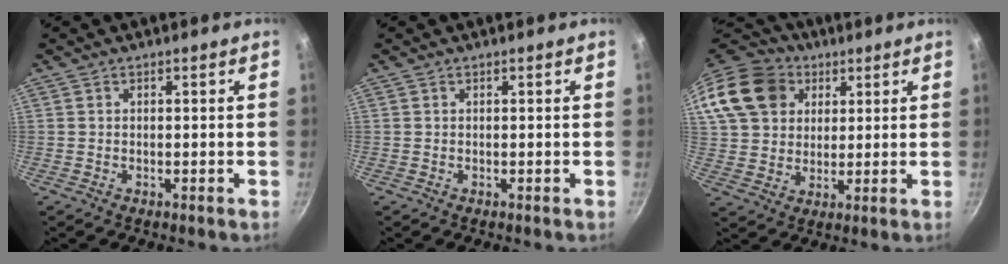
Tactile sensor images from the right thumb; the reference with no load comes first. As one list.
[{"total": 0.0}, {"total": 18.7, "force": [7.6, 14.6, 8.9], "torque": [-0.176, 0.020, 0.139]}]